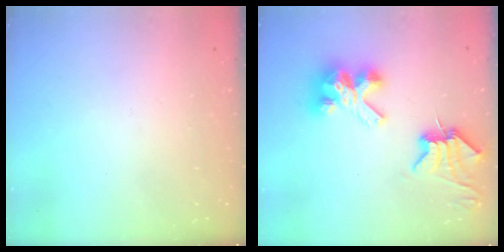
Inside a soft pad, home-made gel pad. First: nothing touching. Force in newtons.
{"total": 10.2, "press": 10.1, "slide": 1.2}